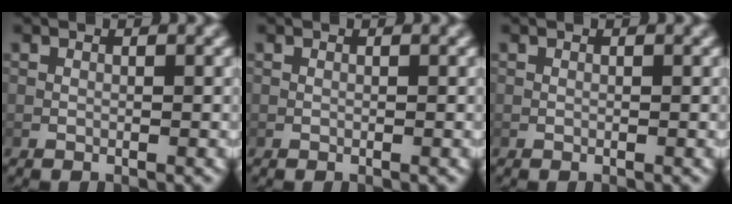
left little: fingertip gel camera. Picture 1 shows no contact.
{"total": 0.0}
{"total": 0.0}